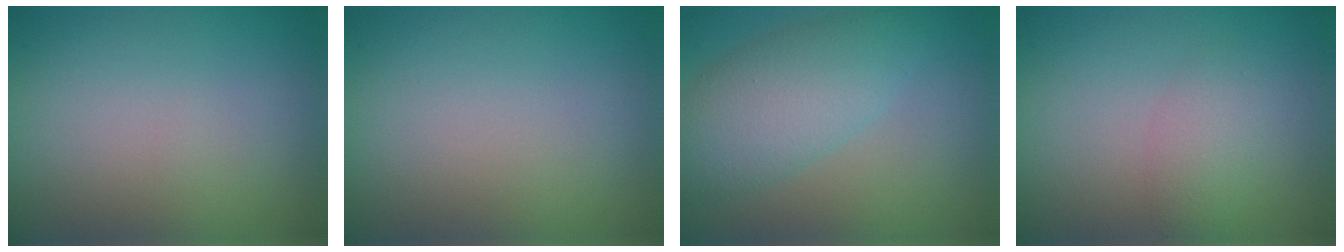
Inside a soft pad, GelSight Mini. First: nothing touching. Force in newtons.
{"total": 0.0}
{"total": 5.2, "press": 5.2, "slide": 0.1}
{"total": 2.0, "press": 2.0, "slide": 0.1}